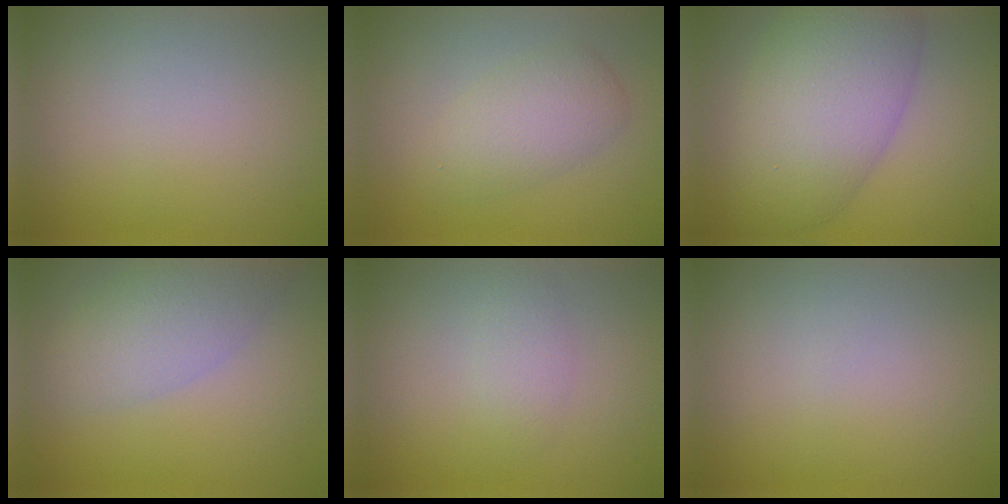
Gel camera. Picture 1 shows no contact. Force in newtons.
{"total": 3.6, "press": 3.6, "slide": 0.1}
{"total": 9.5, "press": 9.5, "slide": 0.2}
{"total": 4.2, "press": 4.2, "slide": 0.4}
{"total": 1.5, "press": 1.5, "slide": 0.0}
{"total": 0.0}